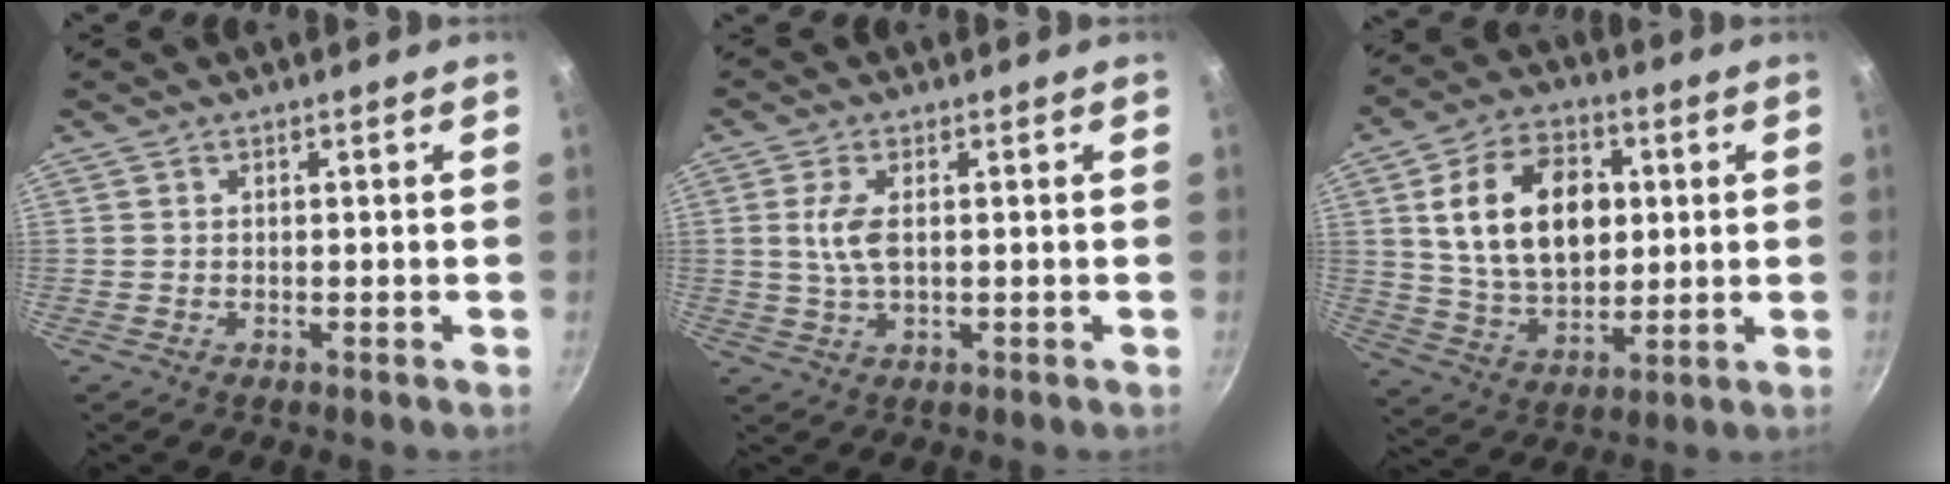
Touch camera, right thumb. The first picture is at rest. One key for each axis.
{"total": 5.2, "fx": 0.6, "fy": 2.4, "fz": 4.6, "tx": -0.096, "ty": 0.001, "tz": 0.012}
{"total": 18.3, "fx": 3.5, "fy": 12.2, "fz": 13.1, "tx": -0.197, "ty": -0.003, "tz": 0.063}